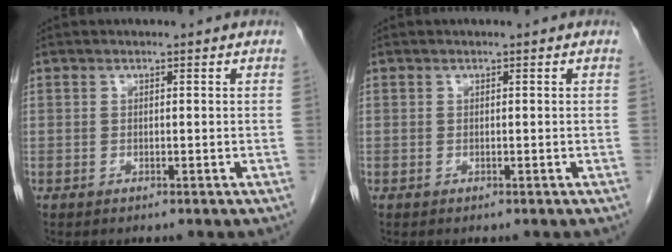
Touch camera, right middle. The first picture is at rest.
{"total": 0.0}